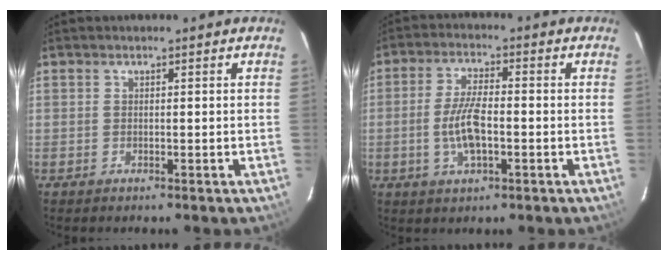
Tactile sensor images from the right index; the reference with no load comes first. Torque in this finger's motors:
{"motor_torque": [0.35, -0.02, 0.20, 0.07]}